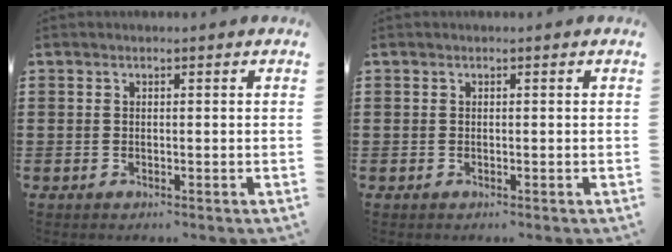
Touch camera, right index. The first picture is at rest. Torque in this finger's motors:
{"motor_torque": [-0.06, 0.11, 0.00, -0.01]}